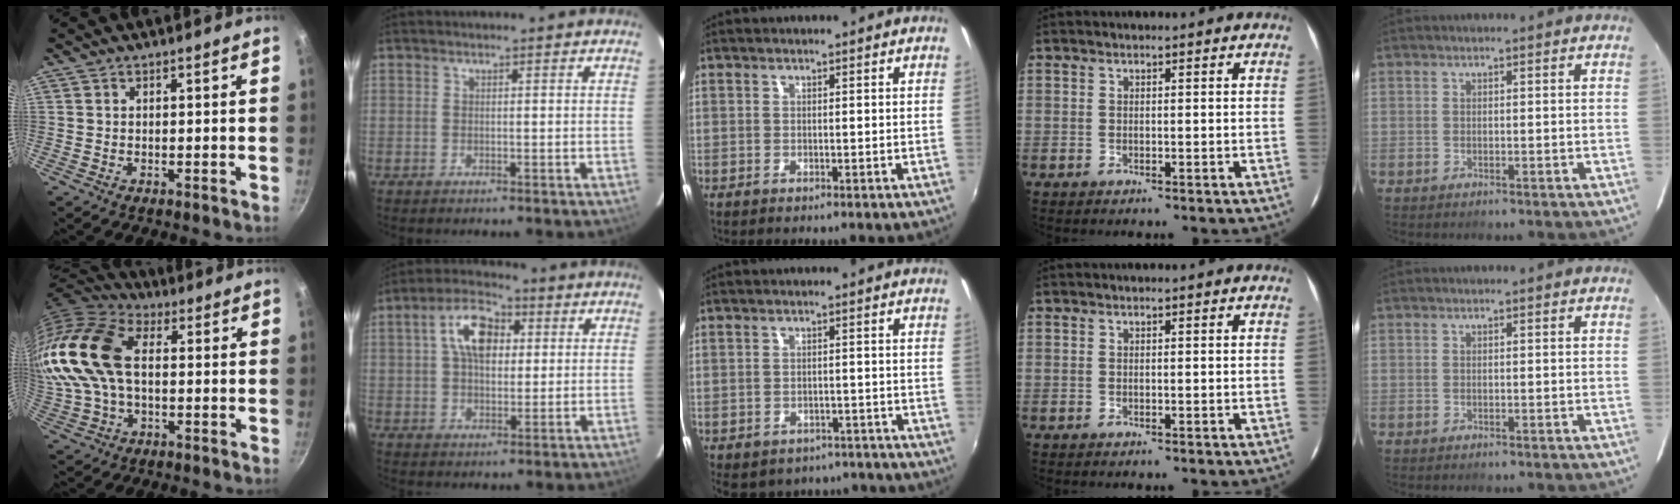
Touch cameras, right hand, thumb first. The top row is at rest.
{"thumb": {"total": 22.0, "force": [2.4, 13.8, 17.0], "torque": [-0.374, 0.029, 0.036]}, "index": {"total": 9.6, "force": [2.5, 5.7, 7.3], "torque": [-0.132, 0.027, 0.042]}, "middle": {"total": 11.5, "force": [-9.0, 5.9, 4.1], "torque": [-0.092, -0.006, -0.106]}}